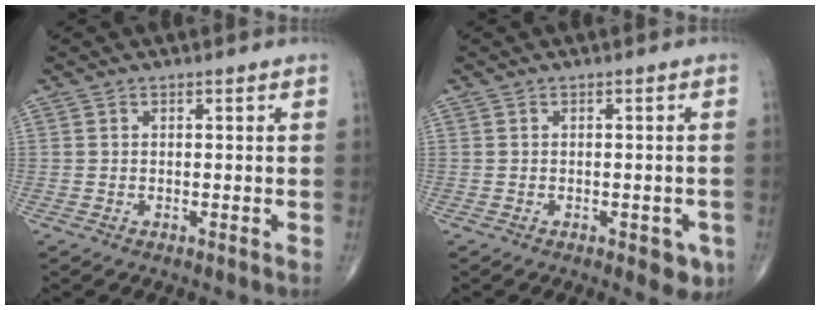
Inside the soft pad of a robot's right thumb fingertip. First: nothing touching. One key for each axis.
{"total": 3.8, "fx": -1.6, "fy": 1.9, "fz": 2.9, "tx": -0.012, "ty": 0.000, "tz": -0.016}